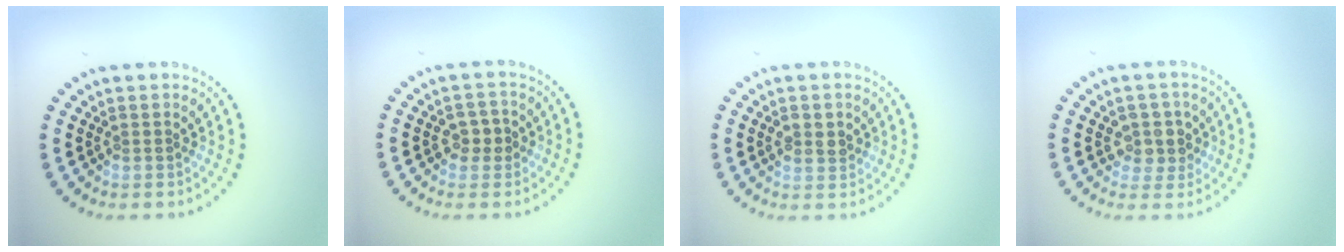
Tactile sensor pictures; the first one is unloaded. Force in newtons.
{"total": 1.8, "press": 1.8, "slide": 0.5}
{"total": 1.6, "press": 1.6, "slide": 0.2}
{"total": 2.5, "press": 2.3, "slide": 1.0}